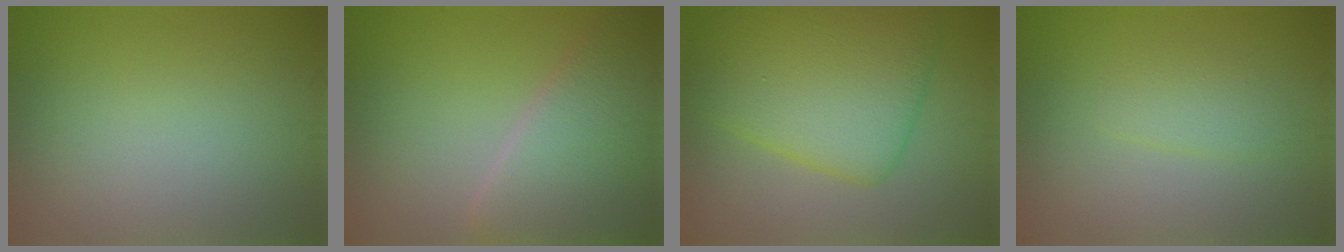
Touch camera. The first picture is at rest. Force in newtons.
{"total": 7.6, "press": 7.6, "slide": 0.4}
{"total": 9.0, "press": 9.0, "slide": 0.1}
{"total": 1.8, "press": 1.8, "slide": 0.2}